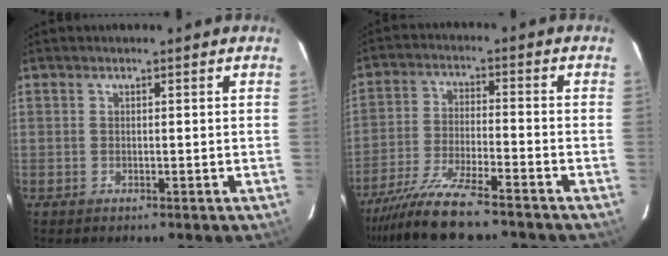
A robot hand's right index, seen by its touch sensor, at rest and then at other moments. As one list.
[{"total": 10.9, "force": [-9.1, 0.4, 5.9], "torque": [-0.106, -0.026, -0.158]}]